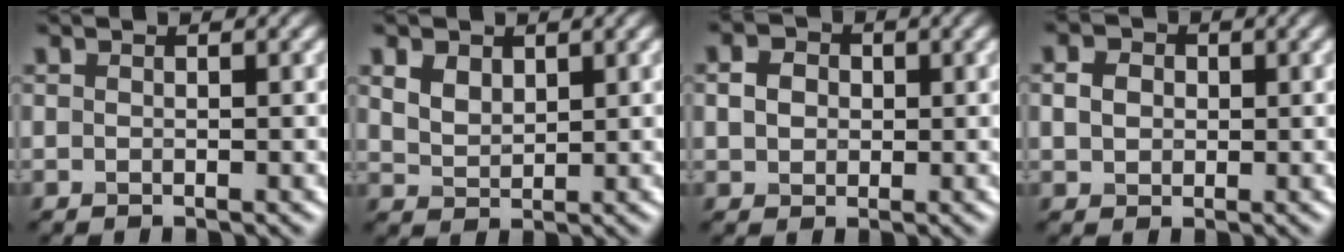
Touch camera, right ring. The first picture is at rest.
{"total": 2.3, "force": [1.3, 1.5, 1.2], "torque": [-0.028, -0.003, 0.027]}
{"total": 2.4, "force": [0.2, 2.0, 1.3], "torque": [-0.024, 0.001, 0.001]}
{"total": 2.1, "force": [0.2, 1.8, 1.1], "torque": [-0.022, 0.001, 0.002]}